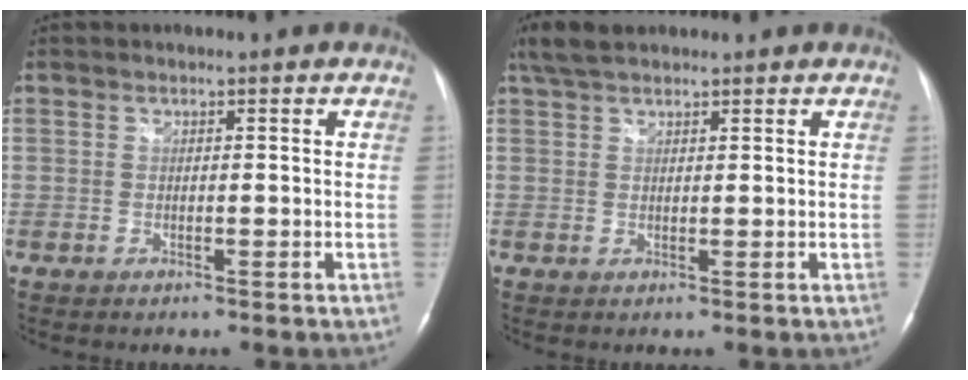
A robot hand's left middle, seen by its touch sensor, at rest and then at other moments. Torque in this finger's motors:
{"motor_torque": [0.40, -0.28, -0.09, 0.04]}